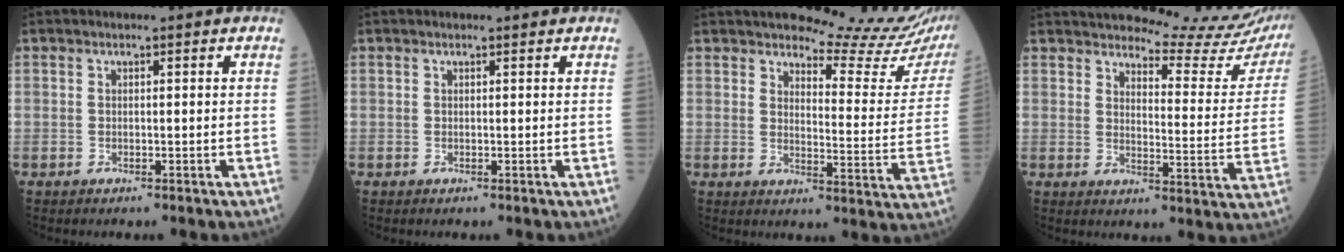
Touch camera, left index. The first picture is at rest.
{"total": 0.0}
{"total": 14.9, "force": [14.3, 0.3, 4.1], "torque": [-0.053, -0.095, 0.155]}
{"total": 19.2, "force": [18.4, 1.8, 5.5], "torque": [-0.072, -0.092, 0.203]}